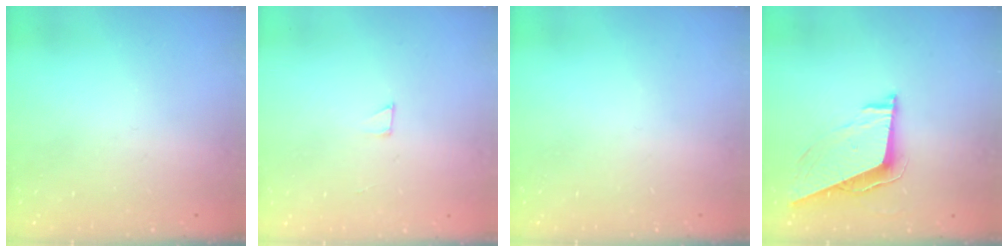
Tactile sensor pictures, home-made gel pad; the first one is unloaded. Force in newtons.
{"total": 2.0, "press": 2.0, "slide": 0.0}
{"total": 0.0}
{"total": 8.5, "press": 8.2, "slide": 2.2}